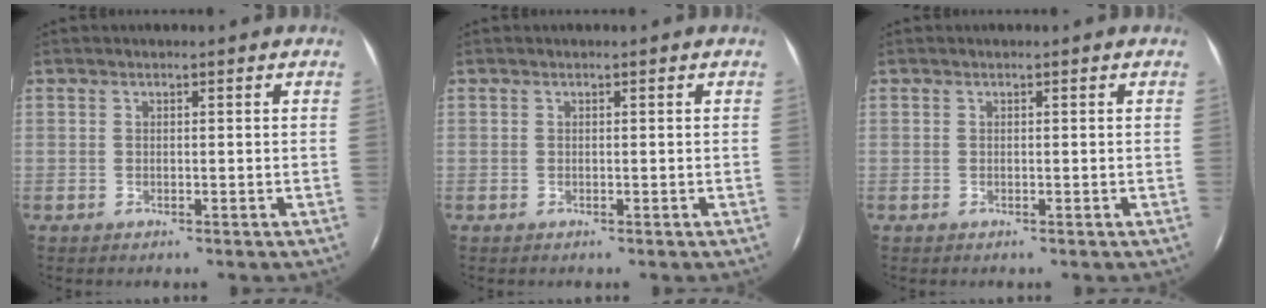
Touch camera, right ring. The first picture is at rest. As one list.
[{"total": 0.0}, {"total": 0.0}]